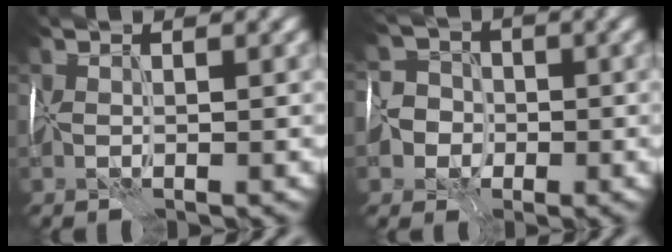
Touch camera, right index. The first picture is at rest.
{"total": 8.1, "force": [-3.3, 7.0, 2.6], "torque": [-0.042, -0.004, -0.094]}